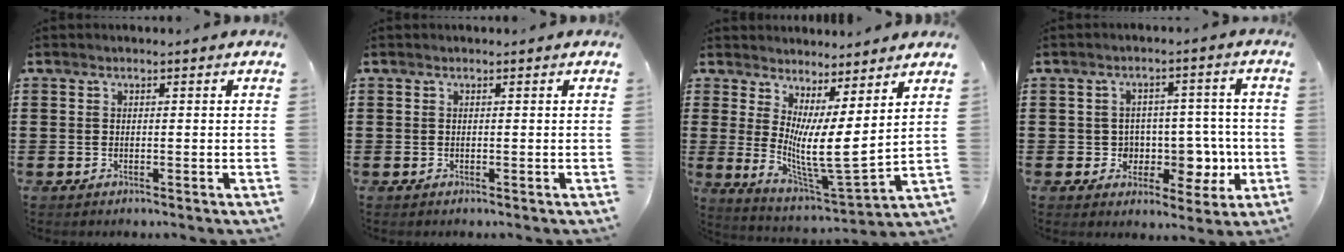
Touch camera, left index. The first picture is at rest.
{"total": 0.0}
{"total": 7.9, "force": [2.4, 1.5, 7.3], "torque": [-0.140, -0.043, 0.039]}
{"total": 6.2, "force": [0.0, 5.8, 2.3], "torque": [-0.041, -0.010, 0.005]}